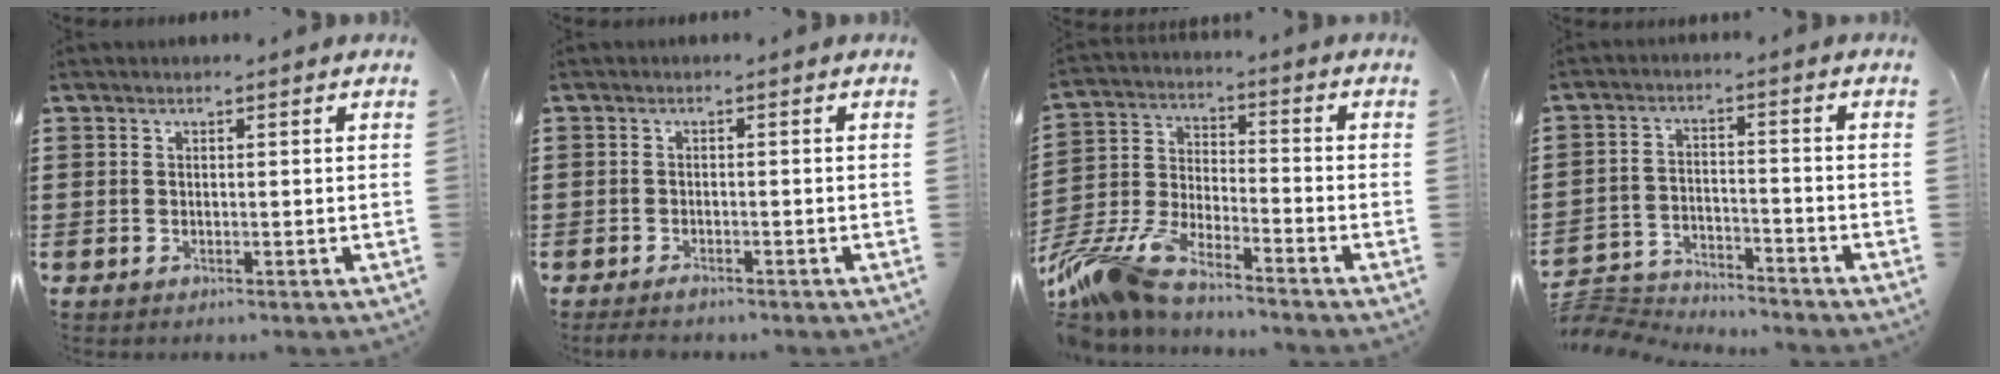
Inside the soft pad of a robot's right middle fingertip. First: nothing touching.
{"total": 1.2, "force": [-1.1, 0.4, 0.4], "torque": [-0.010, -0.002, -0.021]}
{"total": 9.7, "force": [-8.8, 1.2, 3.8], "torque": [-0.110, -0.005, -0.185]}
{"total": 4.9, "force": [-4.9, 0.7, 0.3], "torque": [-0.020, 0.005, -0.106]}